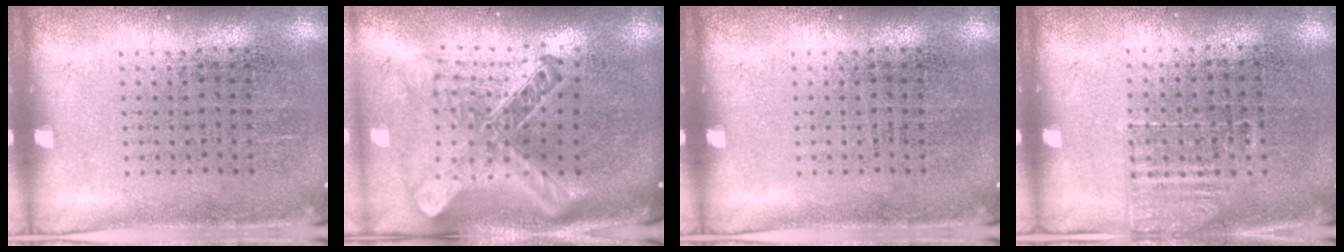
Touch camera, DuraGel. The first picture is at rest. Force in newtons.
{"total": 2.8, "press": 2.0, "slide": 1.9}
{"total": 0.0}
{"total": 1.3, "press": 1.1, "slide": 0.6}